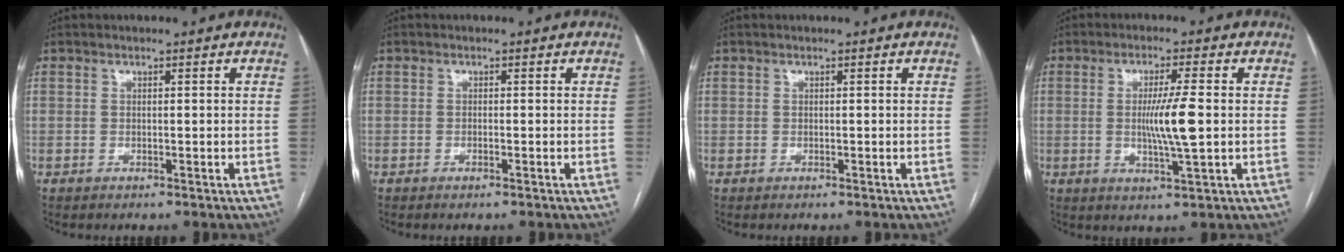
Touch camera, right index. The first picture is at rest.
{"total": 0.0}
{"total": 0.0}
{"total": 7.1, "force": [-0.2, -0.2, 7.1], "torque": [-0.129, -0.010, -0.001]}